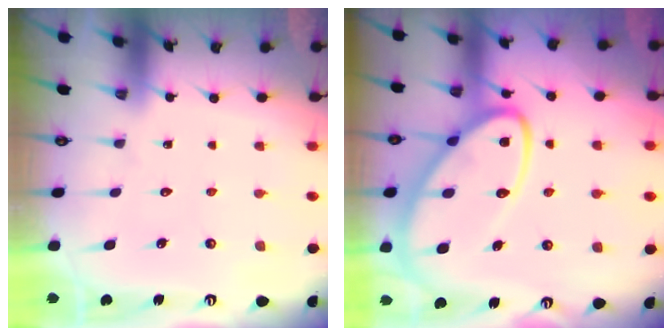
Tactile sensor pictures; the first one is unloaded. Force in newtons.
{"total": 17.1, "press": 17.0, "slide": 1.6}